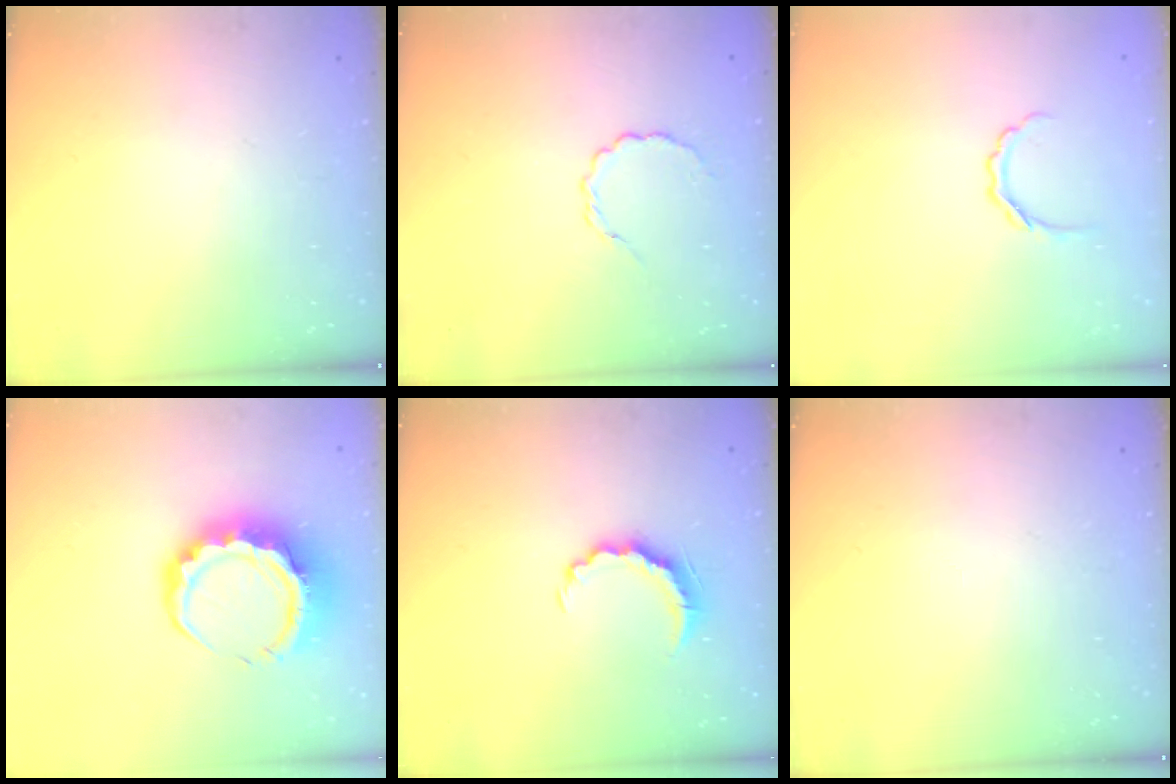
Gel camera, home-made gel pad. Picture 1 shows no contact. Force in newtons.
{"total": 2.4, "press": 2.2, "slide": 0.9}
{"total": 3.7, "press": 3.7, "slide": 0.7}
{"total": 11.0, "press": 10.8, "slide": 2.1}
{"total": 5.6, "press": 5.6, "slide": 0.7}
{"total": 0.0}